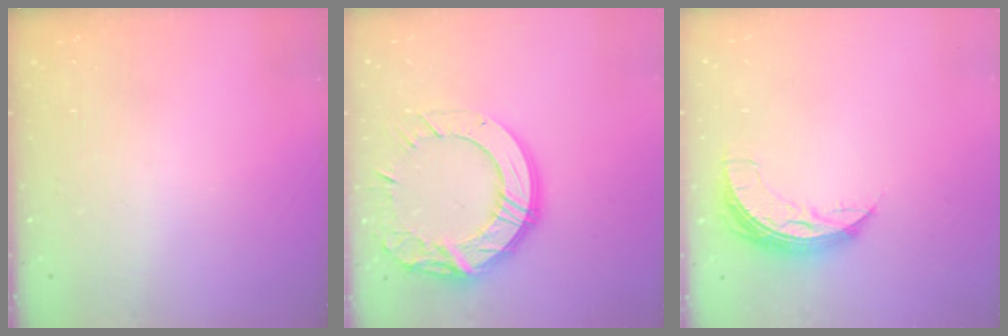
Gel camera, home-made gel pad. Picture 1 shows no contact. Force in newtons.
{"total": 18.4, "press": 18.3, "slide": 1.1}
{"total": 7.7, "press": 7.7, "slide": 0.4}